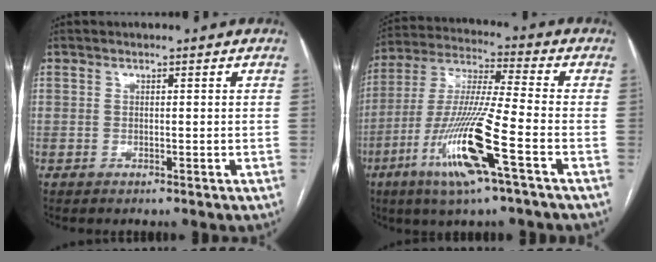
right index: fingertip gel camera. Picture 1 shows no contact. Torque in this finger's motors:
{"motor_torque": [2.14, 0.00, 0.48, 0.21]}